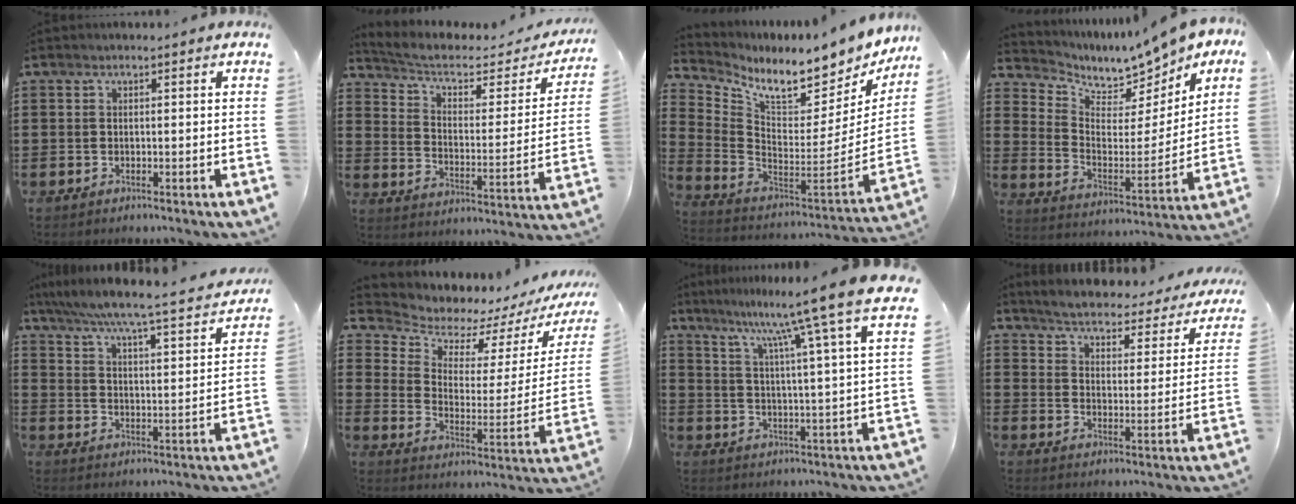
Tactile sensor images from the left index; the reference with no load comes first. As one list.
[{"total": 4.5, "force": [3.0, 1.9, 2.7], "torque": [-0.070, -0.018, 0.044]}, {"total": 7.6, "force": [6.8, 1.2, 3.3], "torque": [-0.087, -0.069, 0.109]}, {"total": 6.6, "force": [5.7, 3.0, 1.3], "torque": [-0.046, -0.041, 0.097]}, {"total": 5.6, "force": [5.0, -0.8, 2.3], "torque": [-0.069, -0.046, 0.075]}, {"total": 5.9, "force": [5.6, 1.9, 0.3], "torque": [-0.040, -0.052, 0.095]}, {"total": 10.4, "force": [9.0, -1.8, 4.9], "torque": [-0.116, -0.064, 0.141]}, {"total": 3.0, "force": [2.9, 0.0, 0.7], "torque": [-0.033, -0.029, 0.038]}]